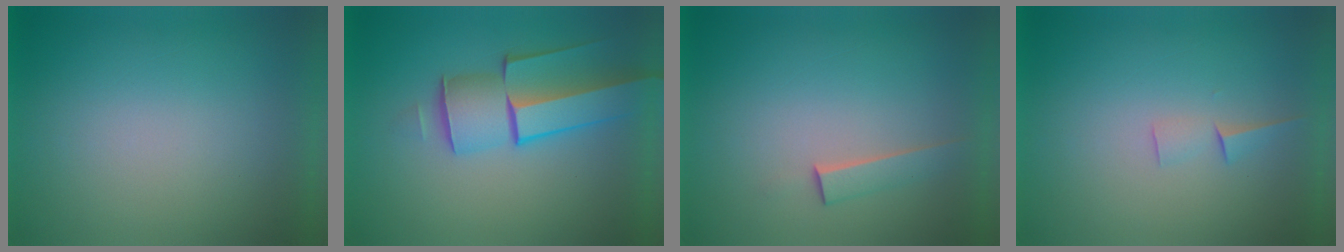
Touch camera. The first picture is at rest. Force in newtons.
{"total": 5.8}
{"total": 2.0}
{"total": 1.5}